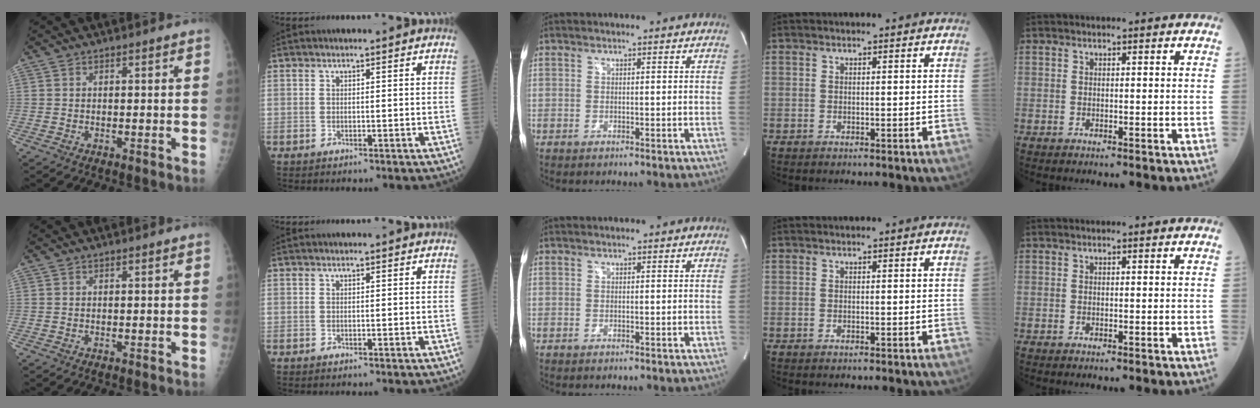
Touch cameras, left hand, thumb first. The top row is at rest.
{}